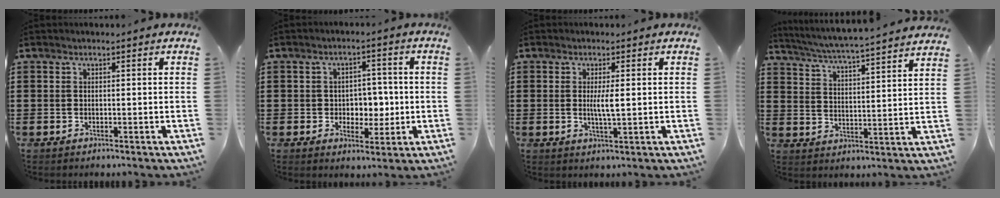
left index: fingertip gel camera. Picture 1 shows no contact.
{"total": 4.5, "force": [-0.2, 3.7, 2.4], "torque": [-0.046, 0.004, -0.011]}
{"total": 3.3, "force": [0.3, 0.4, 3.2], "torque": [-0.062, -0.003, 0.003]}
{"total": 4.7, "force": [4.4, -1.0, 1.4], "torque": [-0.048, -0.040, 0.068]}